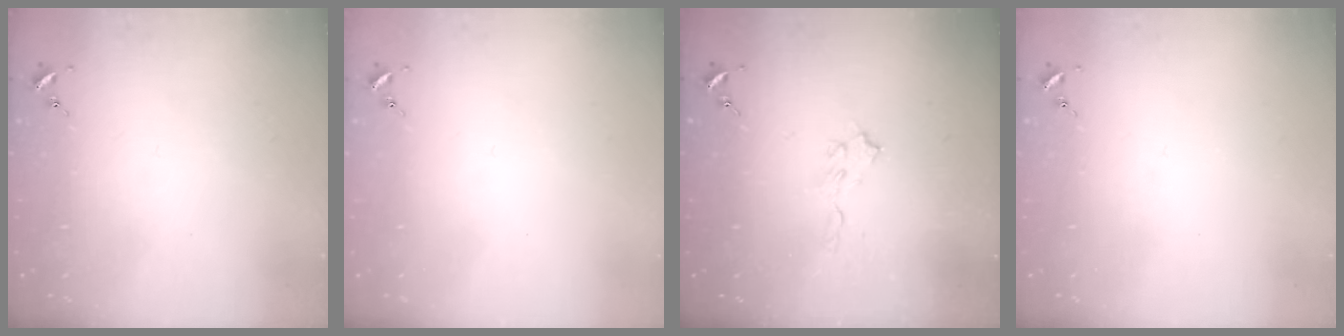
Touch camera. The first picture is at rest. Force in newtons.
{"total": 0.0}
{"total": 5.8, "press": 5.7, "slide": 0.6}
{"total": 0.0}